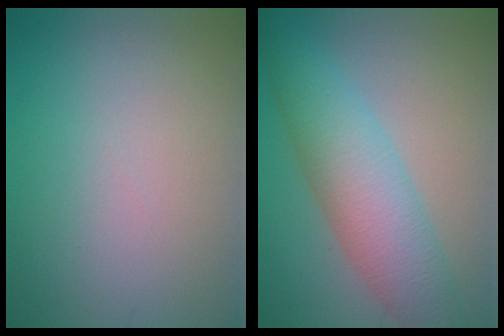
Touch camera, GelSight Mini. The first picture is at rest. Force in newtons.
{"total": 6.6, "press": 6.6, "slide": 0.4}